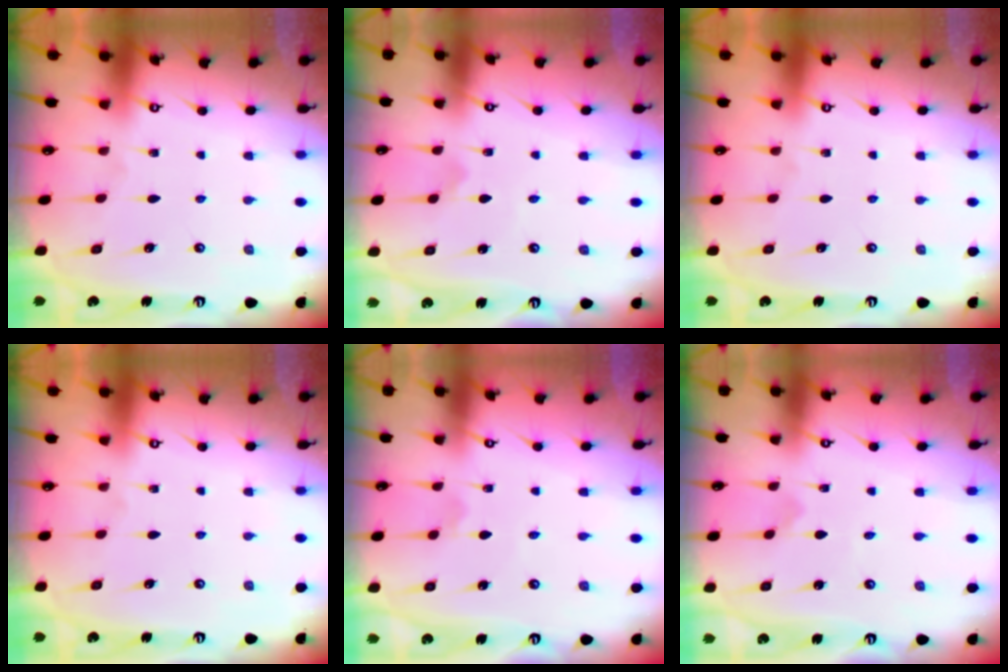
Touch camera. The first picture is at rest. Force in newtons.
{"total": 1.6, "press": 1.6, "slide": 0.0}
{"total": 0.0}
{"total": 0.0}
{"total": 1.2, "press": 1.1, "slide": 0.2}
{"total": 0.0}